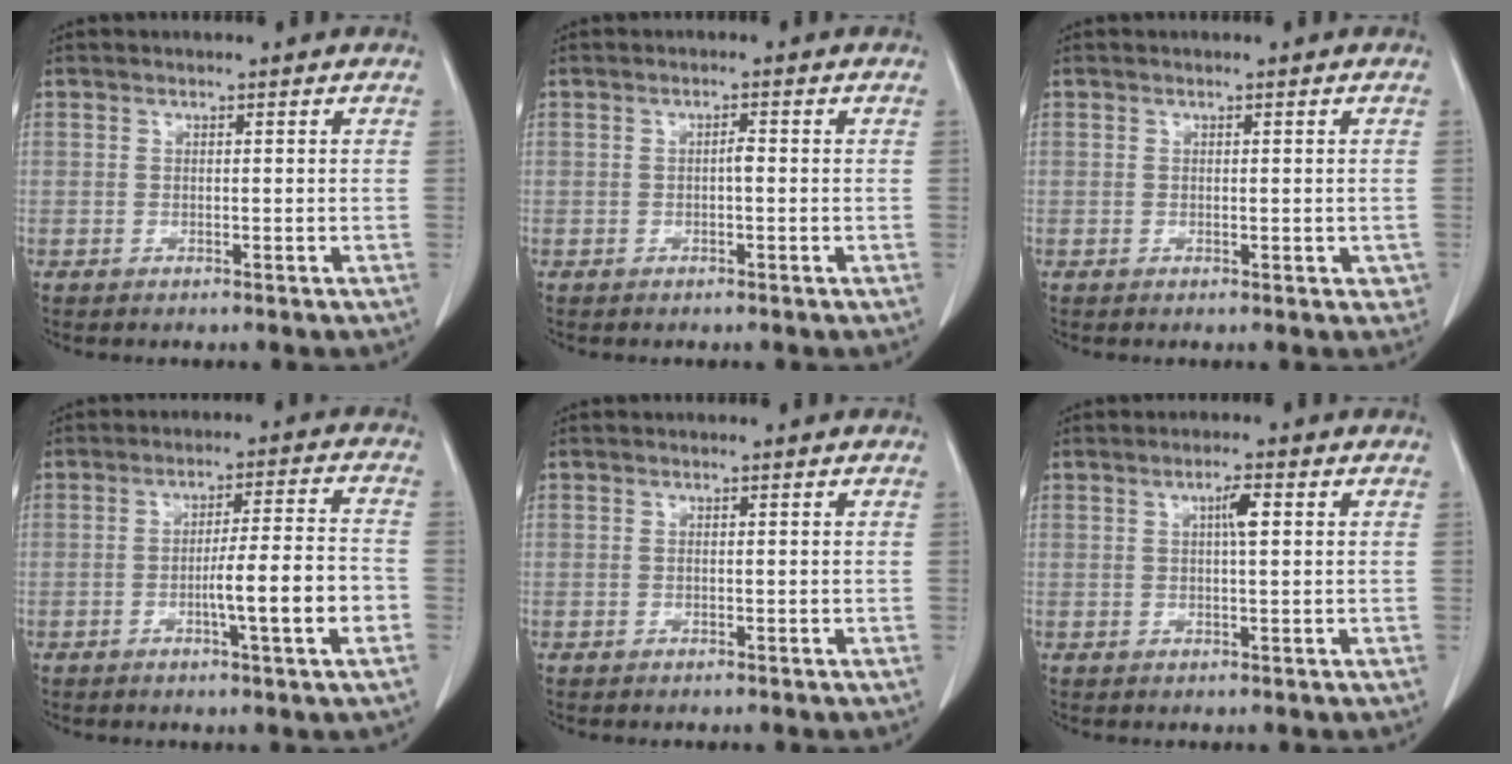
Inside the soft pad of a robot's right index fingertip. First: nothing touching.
{"total": 1.1, "force": [-0.2, 0.2, 1.0], "torque": [-0.018, 0.002, -0.003]}
{"total": 1.7, "force": [-0.2, 0.9, 1.4], "torque": [-0.010, -0.002, 0.001]}
{"total": 9.0, "force": [-2.8, -0.1, 8.5], "torque": [-0.130, 0.002, -0.045]}
{"total": 0.0}
{"total": 2.7, "force": [0.7, 0.3, 2.6], "torque": [-0.046, 0.004, 0.012]}